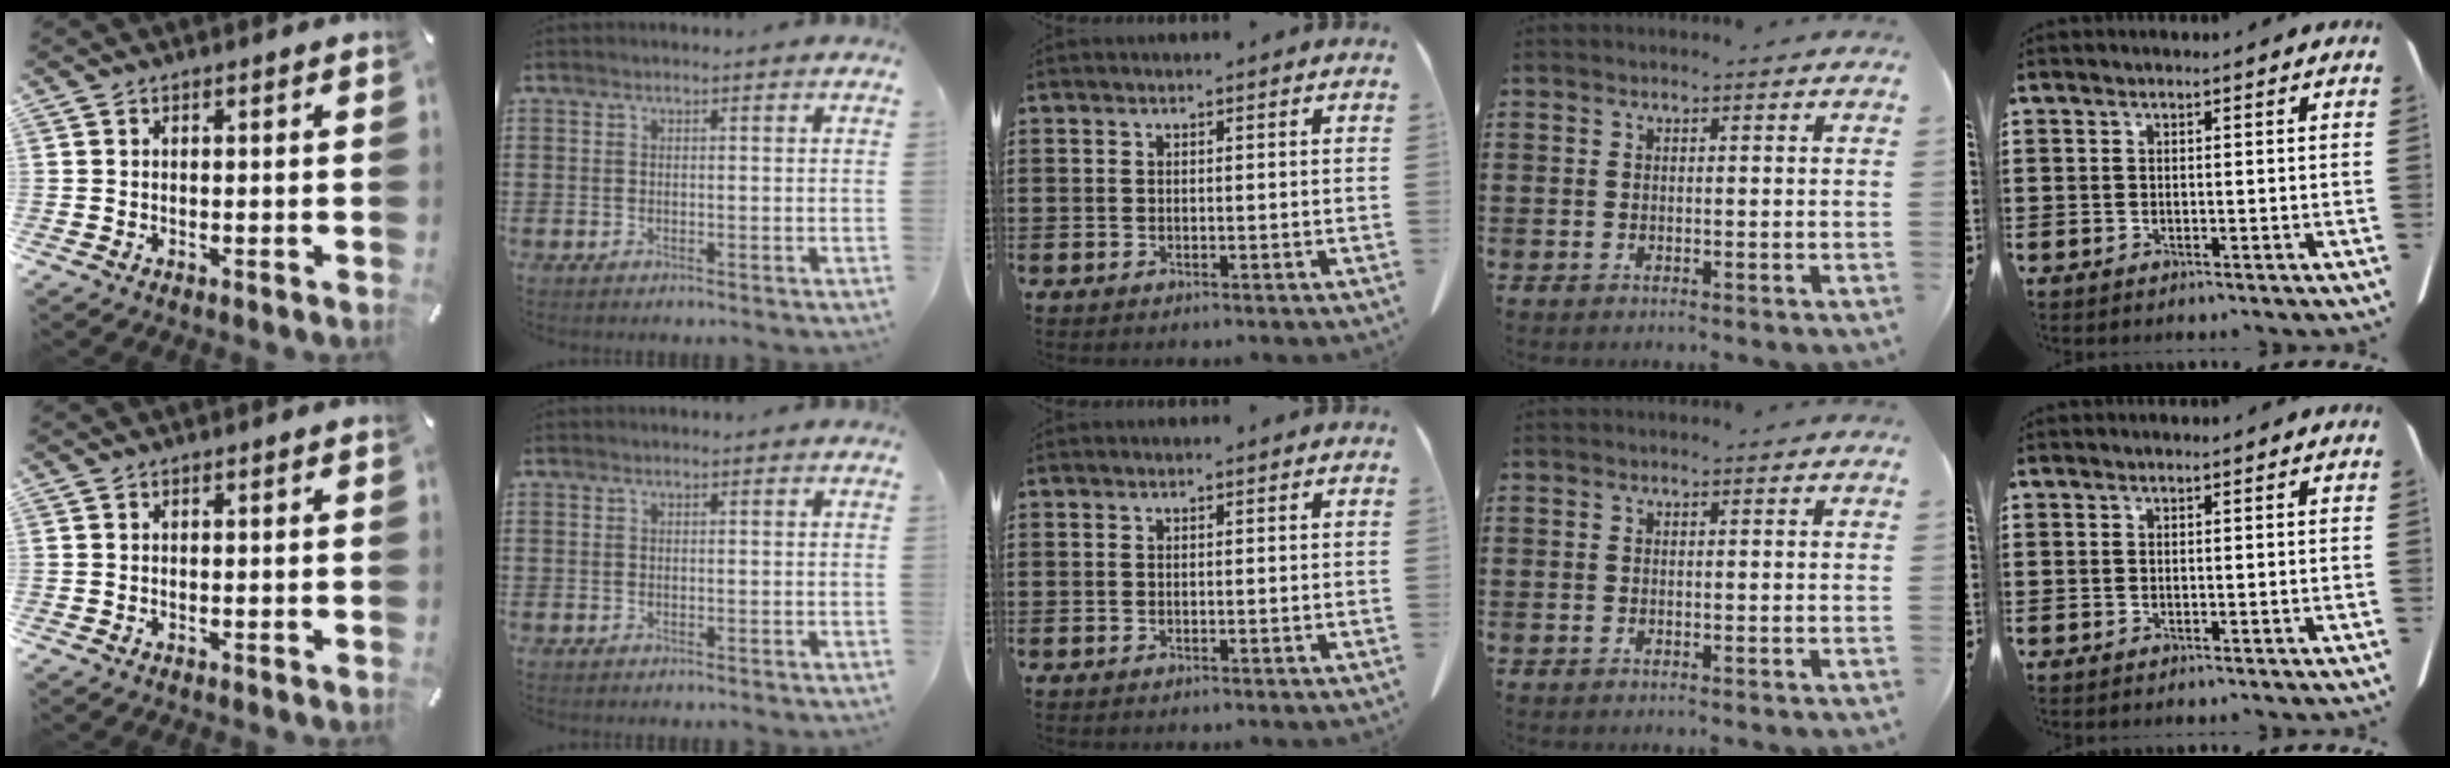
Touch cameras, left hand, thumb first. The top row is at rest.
{}